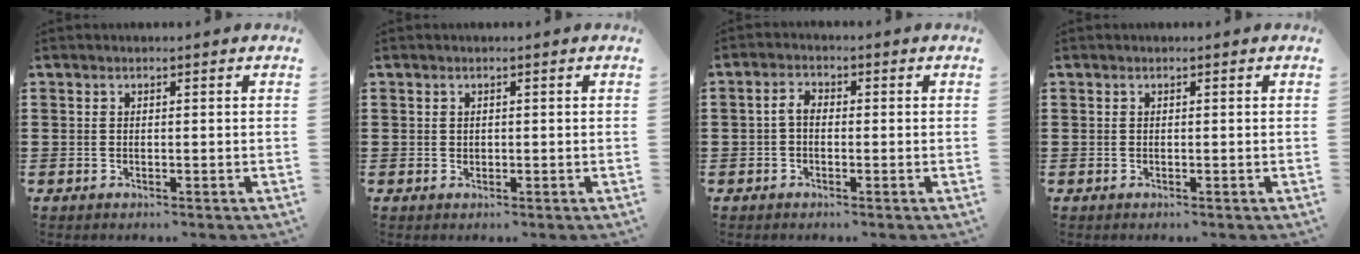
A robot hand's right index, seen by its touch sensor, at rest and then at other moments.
{"total": 0.6, "force": [0.3, 0.5, 0.2], "torque": [-0.005, 0.001, 0.006]}
{"total": 2.4, "force": [-0.5, 1.3, 1.9], "torque": [-0.045, 0.002, -0.012]}
{"total": 0.0}